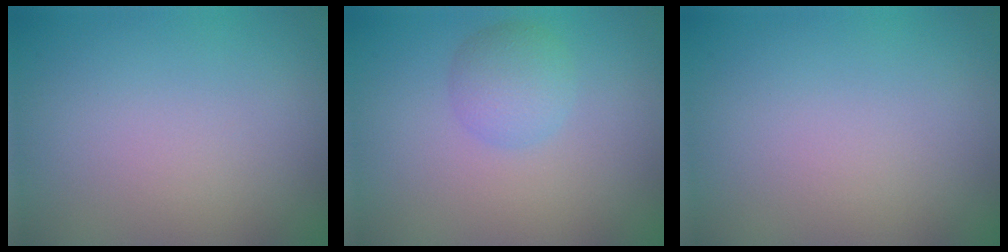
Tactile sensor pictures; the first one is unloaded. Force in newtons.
{"total": 2.7, "press": 2.7, "slide": 0.1}
{"total": 0.0}